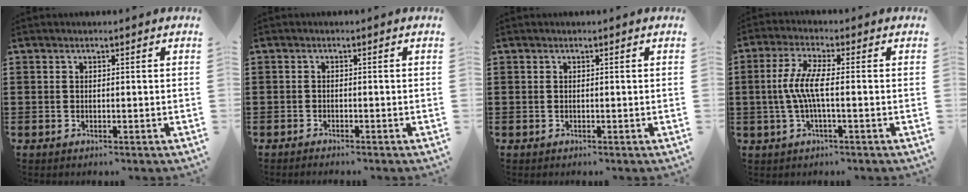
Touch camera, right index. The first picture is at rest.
{"total": 0.8, "force": [-0.8, 0.1, 0.0], "torque": [-0.001, 0.004, -0.016]}
{"total": 0.0}
{"total": 5.9, "force": [-0.7, 0.9, 5.7], "torque": [-0.141, -0.013, -0.028]}